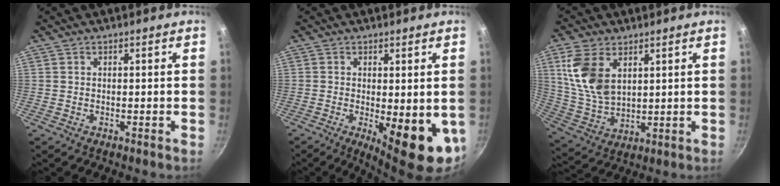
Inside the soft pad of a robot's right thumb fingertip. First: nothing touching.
{"total": 11.9, "force": [-2.4, 4.1, 11.0], "torque": [-0.125, -0.011, -0.019]}
{"total": 12.3, "force": [4.5, 7.5, 8.7], "torque": [-0.162, -0.022, 0.102]}